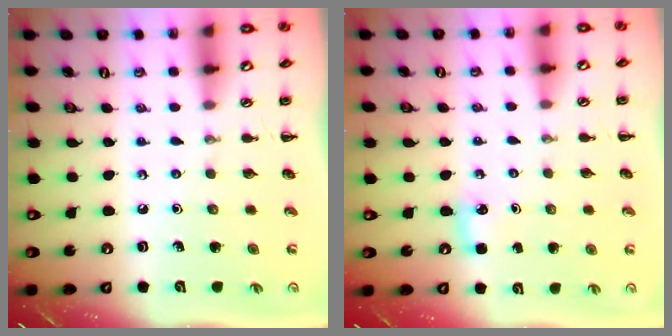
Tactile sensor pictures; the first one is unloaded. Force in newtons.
{"total": 3.6, "press": 3.4, "slide": 1.3}